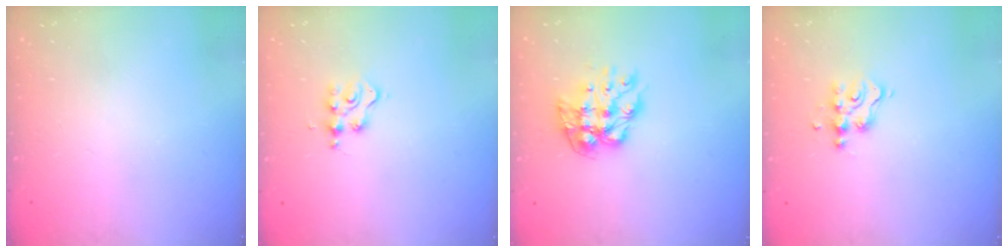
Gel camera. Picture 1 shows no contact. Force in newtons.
{"total": 3.6, "press": 3.6, "slide": 0.5}
{"total": 10.8, "press": 10.8, "slide": 1.0}
{"total": 5.0, "press": 5.0, "slide": 0.3}